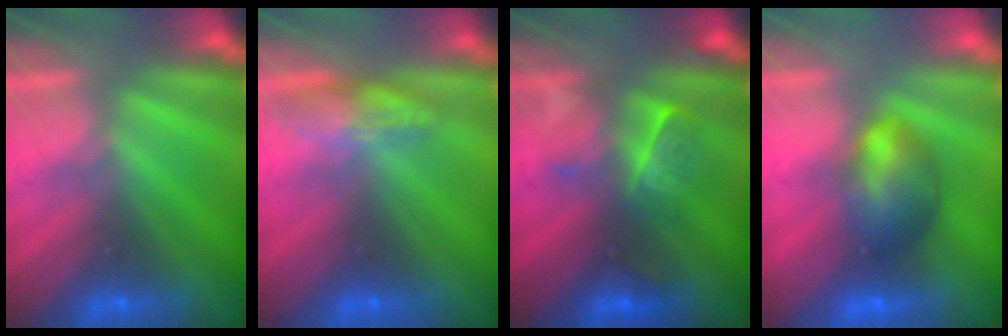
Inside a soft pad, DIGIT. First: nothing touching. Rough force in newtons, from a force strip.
{"total": 2.4}
{"total": 2.5}
{"total": 7.8}